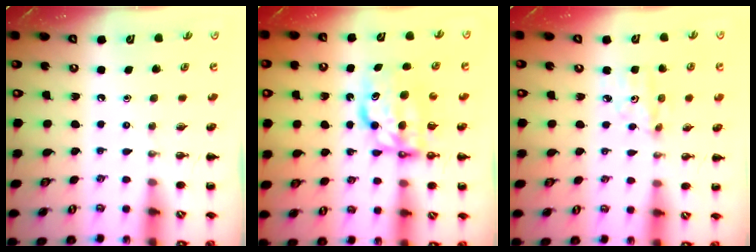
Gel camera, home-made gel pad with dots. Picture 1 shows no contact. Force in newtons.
{"total": 7.5, "press": 7.3, "slide": 1.4}
{"total": 5.2, "press": 5.0, "slide": 1.5}